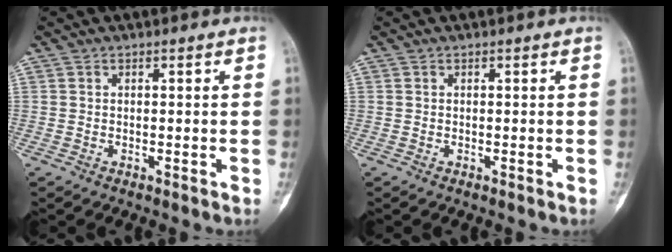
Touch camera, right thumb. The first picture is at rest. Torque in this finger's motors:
{"motor_torque": [0.23, 0.06, 0.16, 0.04, 0.02]}